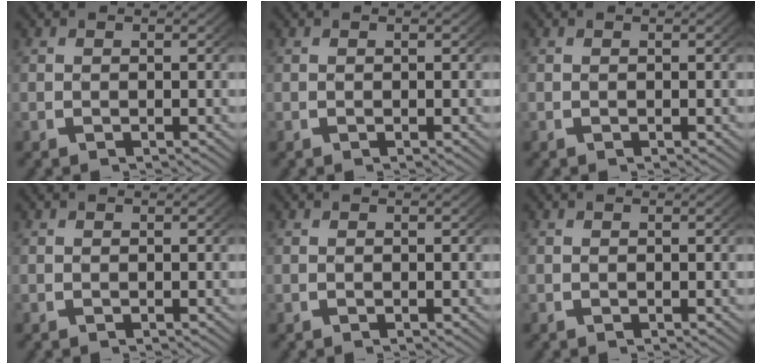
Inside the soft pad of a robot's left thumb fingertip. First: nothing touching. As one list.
[{"total": 0.0}, {"total": 0.0}, {"total": 0.0}, {"total": 0.0}, {"total": 0.0}]